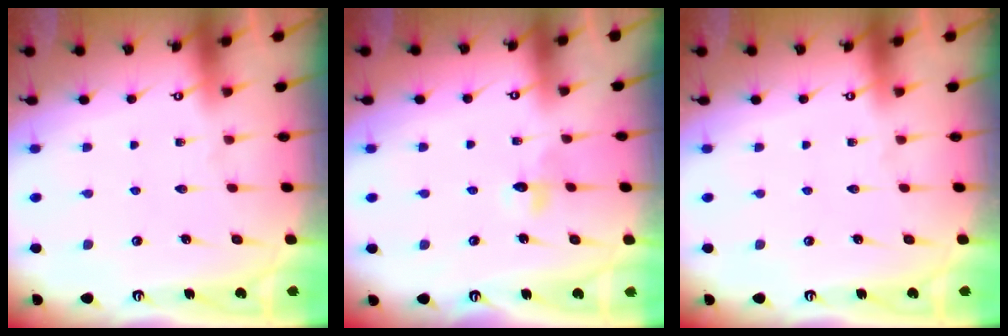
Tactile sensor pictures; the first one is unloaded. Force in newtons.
{"total": 4.1, "press": 4.1, "slide": 0.8}
{"total": 0.0}